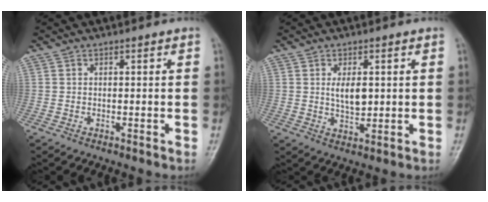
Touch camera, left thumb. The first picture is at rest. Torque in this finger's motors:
{"motor_torque": [0.78, 0.80, 0.79, 0.06, 0.19]}